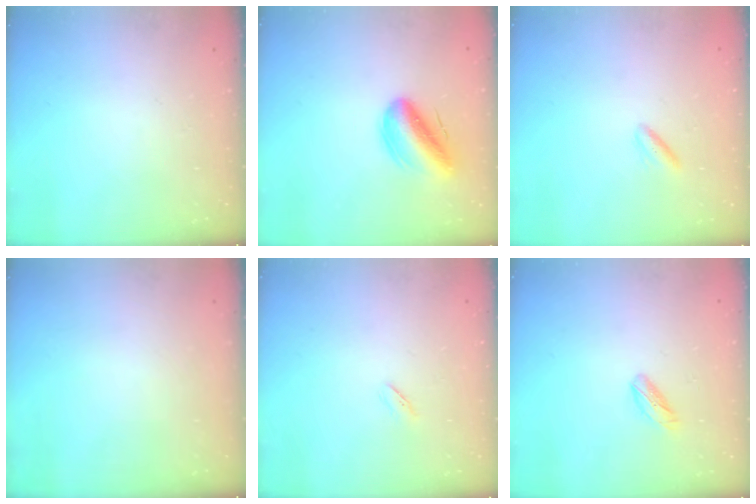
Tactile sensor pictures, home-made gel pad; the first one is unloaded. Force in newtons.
{"total": 12.8, "press": 12.3, "slide": 3.4}
{"total": 2.6, "press": 2.5, "slide": 0.9}
{"total": 0.0}
{"total": 1.9, "press": 1.8, "slide": 0.6}
{"total": 6.0, "press": 5.9, "slide": 1.1}